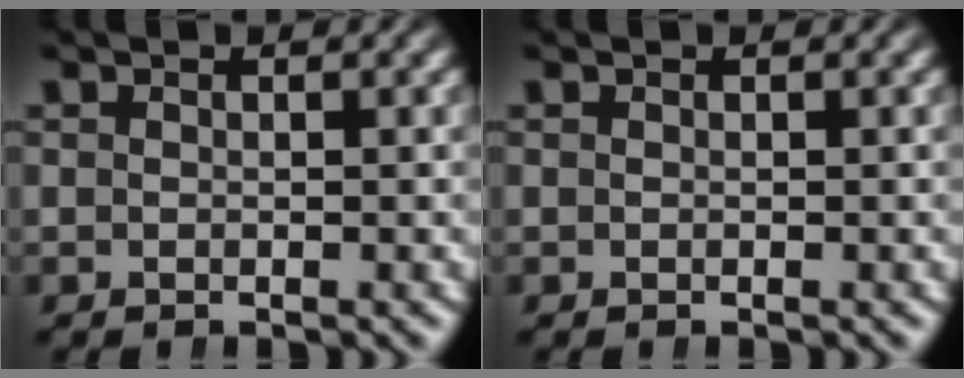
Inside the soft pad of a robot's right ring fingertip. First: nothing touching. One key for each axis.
{"total": 0.0}